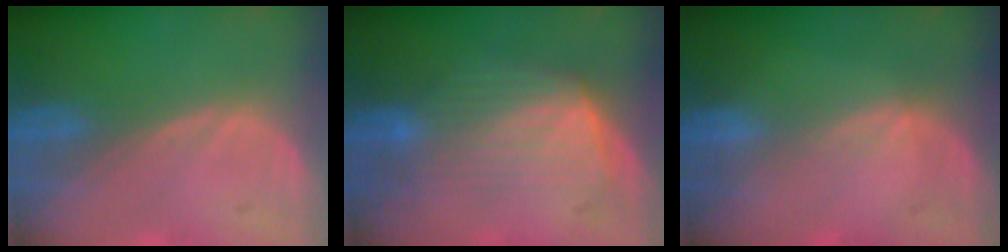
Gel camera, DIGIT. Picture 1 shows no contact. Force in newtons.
{"total": 6.4, "press": 6.3, "slide": 1.2}
{"total": 1.2, "press": 0.7, "slide": 0.9}